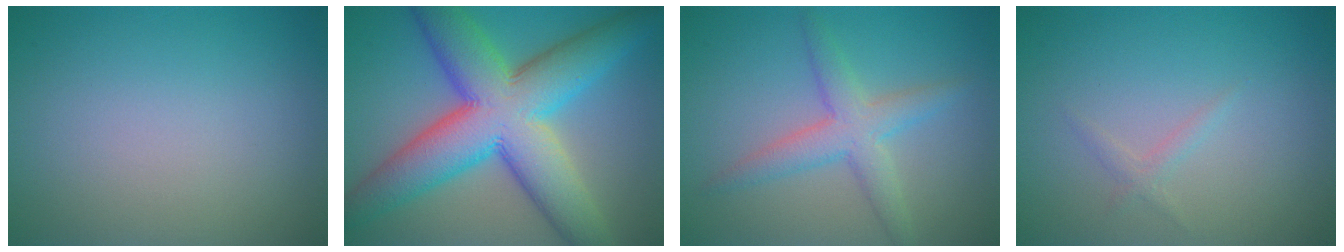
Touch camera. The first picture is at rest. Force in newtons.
{"total": 12.7, "press": 12.7, "slide": 0.1}
{"total": 3.7, "press": 3.7, "slide": 0.1}
{"total": 0.9, "press": 0.9, "slide": 0.1}